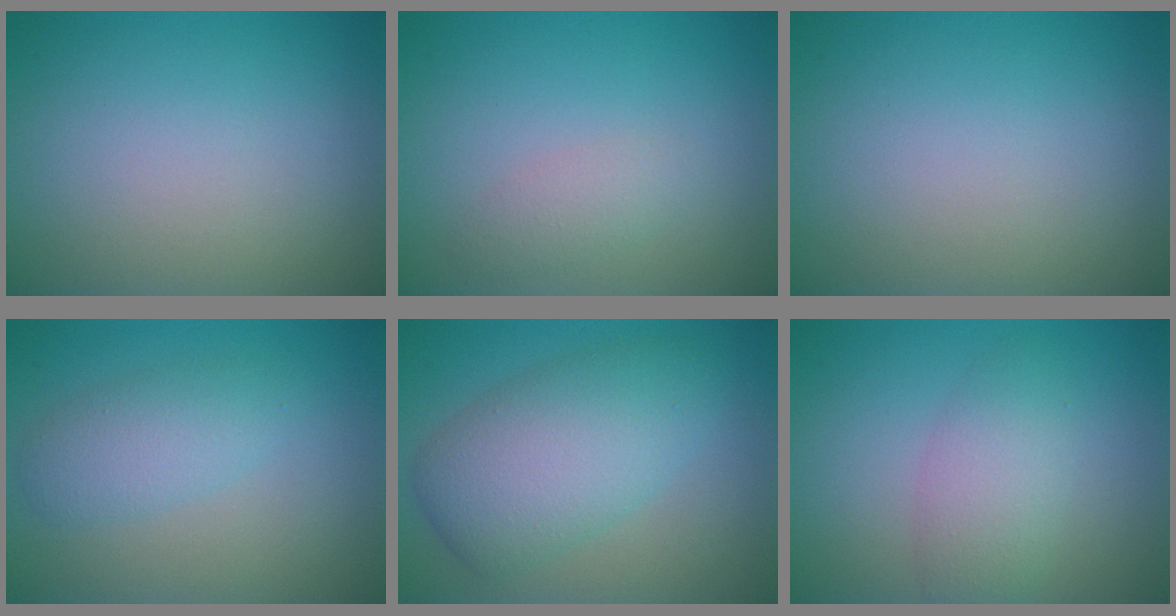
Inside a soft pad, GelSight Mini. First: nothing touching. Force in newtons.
{"total": 1.5, "press": 1.5, "slide": 0.1}
{"total": 0.0}
{"total": 2.8, "press": 2.8, "slide": 0.1}
{"total": 6.8, "press": 6.8, "slide": 0.2}
{"total": 3.2, "press": 3.2, "slide": 0.3}